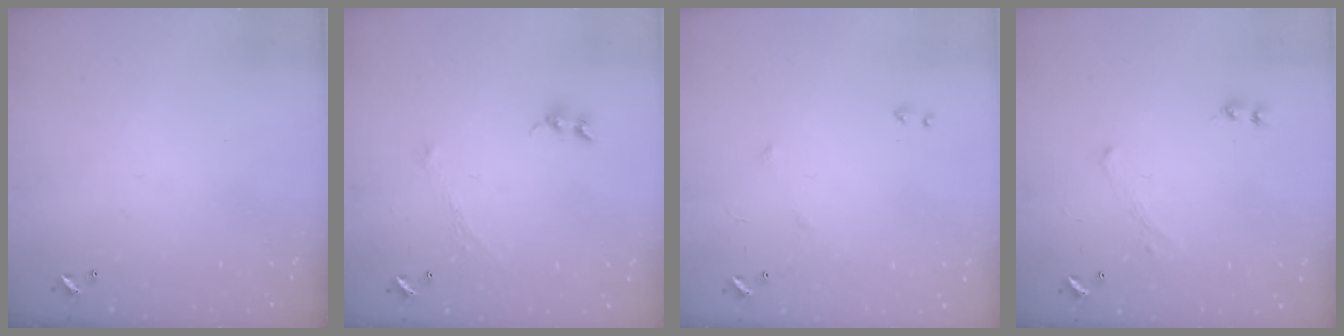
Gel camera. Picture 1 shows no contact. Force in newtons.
{"total": 1.2, "press": 1.2, "slide": 0.1}
{"total": 5.2, "press": 5.1, "slide": 0.9}
{"total": 0.0}